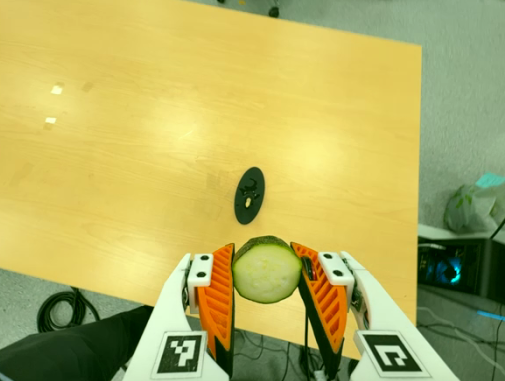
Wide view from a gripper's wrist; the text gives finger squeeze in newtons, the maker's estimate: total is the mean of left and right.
{"total": 9.2, "left": 8.5, "right": 9.9}